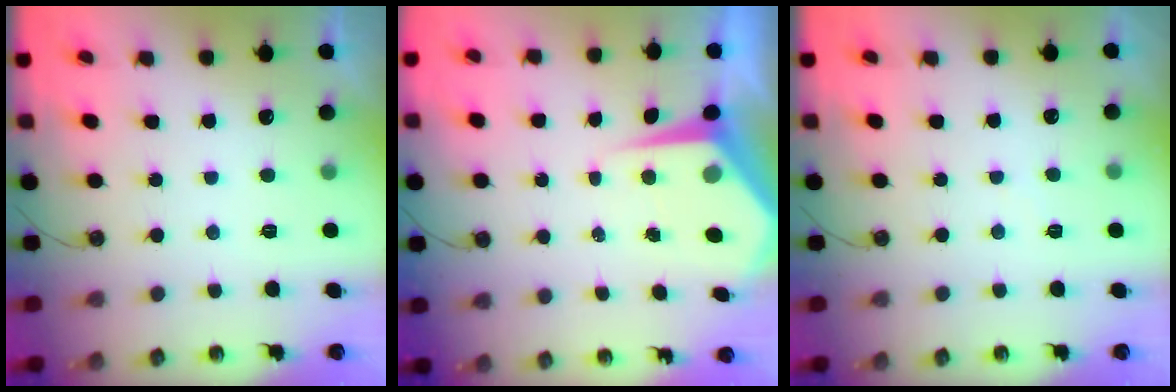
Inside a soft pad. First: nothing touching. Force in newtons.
{"total": 6.2, "press": 6.2, "slide": 0.5}
{"total": 2.6, "press": 2.6, "slide": 0.4}